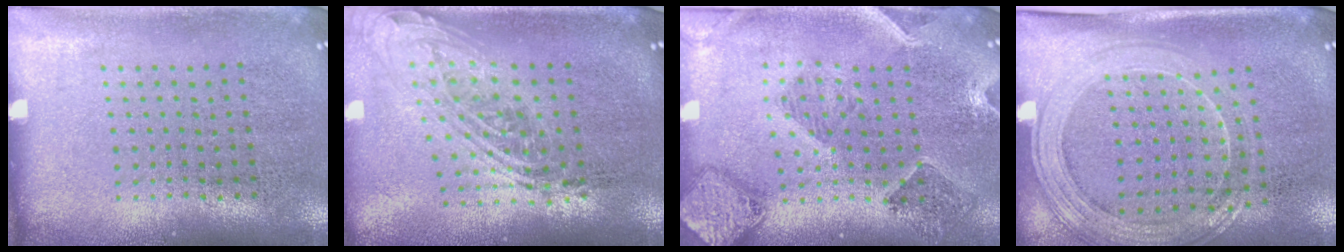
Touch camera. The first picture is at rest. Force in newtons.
{"total": 2.0, "press": 1.6, "slide": 1.3}
{"total": 1.4, "press": 1.4, "slide": 0.4}
{"total": 1.7, "press": 1.6, "slide": 0.6}